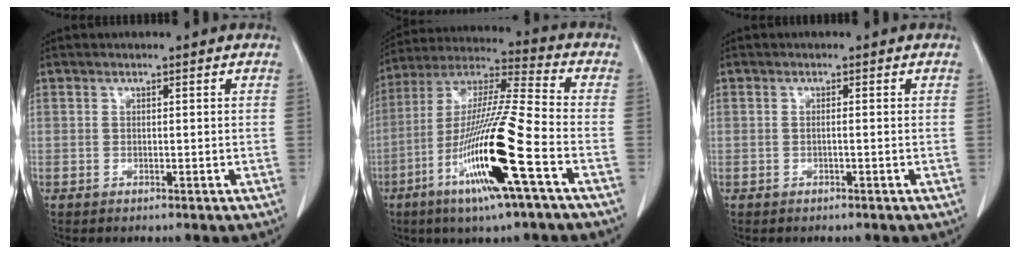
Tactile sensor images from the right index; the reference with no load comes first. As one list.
[{"total": 18.7, "force": [-7.1, -0.1, 17.2], "torque": [-0.355, -0.025, -0.139]}, {"total": 0.5, "force": [-0.1, -0.1, 0.5], "torque": [-0.009, 0.001, -0.002]}]